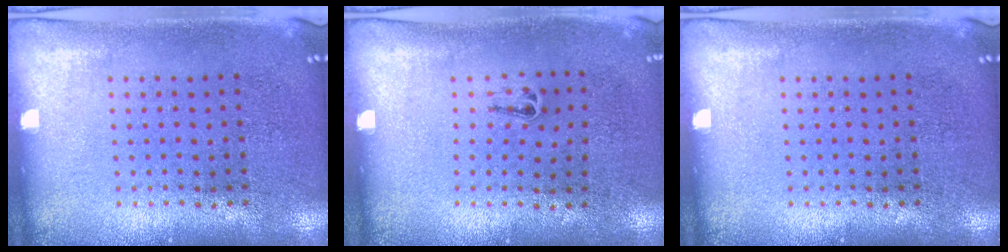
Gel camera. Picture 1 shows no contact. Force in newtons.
{"total": 0.5, "press": 0.2, "slide": 0.5}
{"total": 0.0}